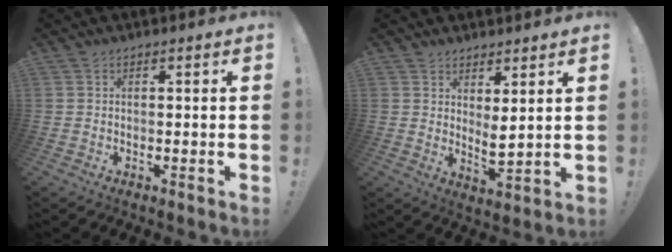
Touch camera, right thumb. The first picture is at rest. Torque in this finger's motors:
{"motor_torque": [0.79, 0.41, 0.26, 0.53, -0.05]}